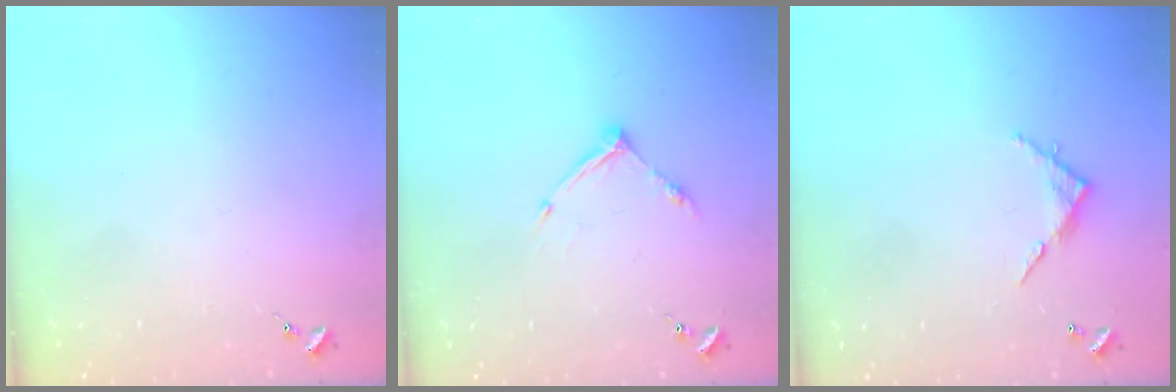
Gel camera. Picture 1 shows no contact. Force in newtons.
{"total": 8.6, "press": 8.6, "slide": 0.5}
{"total": 5.7, "press": 5.7, "slide": 0.4}